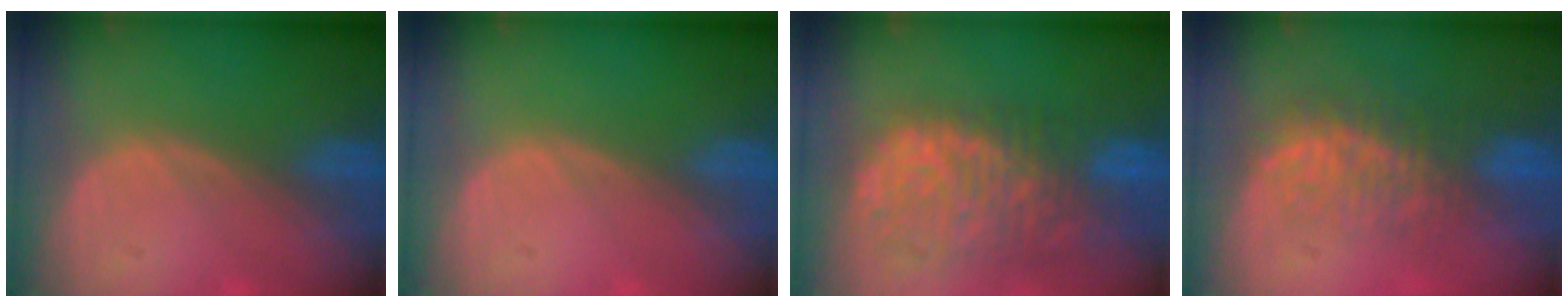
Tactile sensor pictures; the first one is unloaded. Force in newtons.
{"total": 0.0}
{"total": 12.1, "press": 9.9, "slide": 6.9}
{"total": 7.9, "press": 7.5, "slide": 2.3}